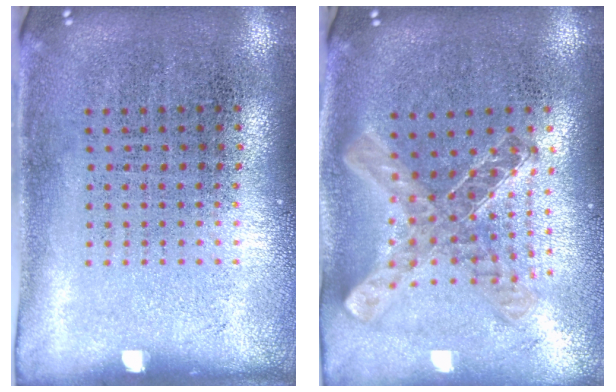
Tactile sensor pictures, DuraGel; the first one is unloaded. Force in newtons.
{"total": 1.1, "press": 1.1, "slide": 0.2}